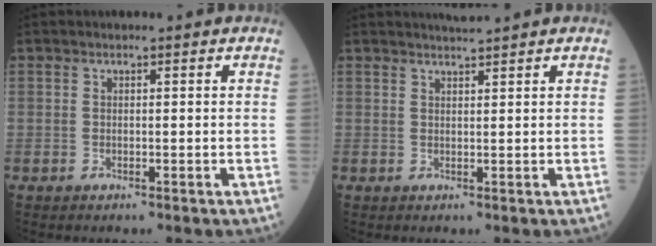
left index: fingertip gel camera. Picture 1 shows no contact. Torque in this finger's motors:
{"motor_torque": [-0.55, -0.65, -0.21, -0.01]}